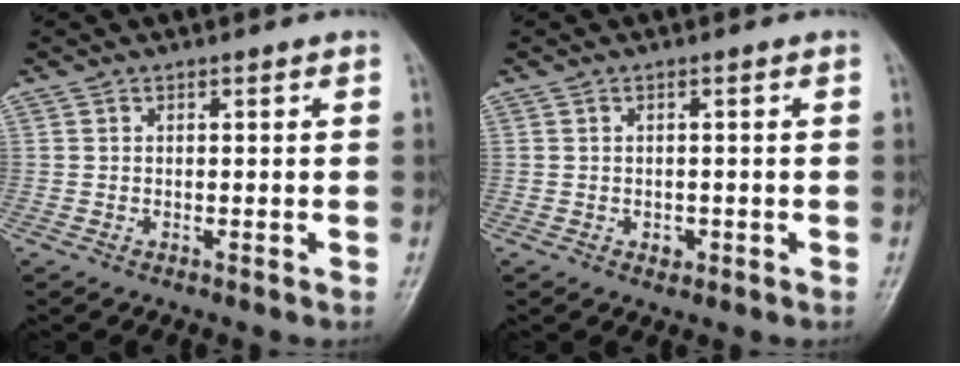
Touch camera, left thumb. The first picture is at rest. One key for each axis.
{"total": 1.4, "fx": -0.4, "fy": 1.1, "fz": 0.8, "tx": -0.005, "ty": 0.002, "tz": -0.004}